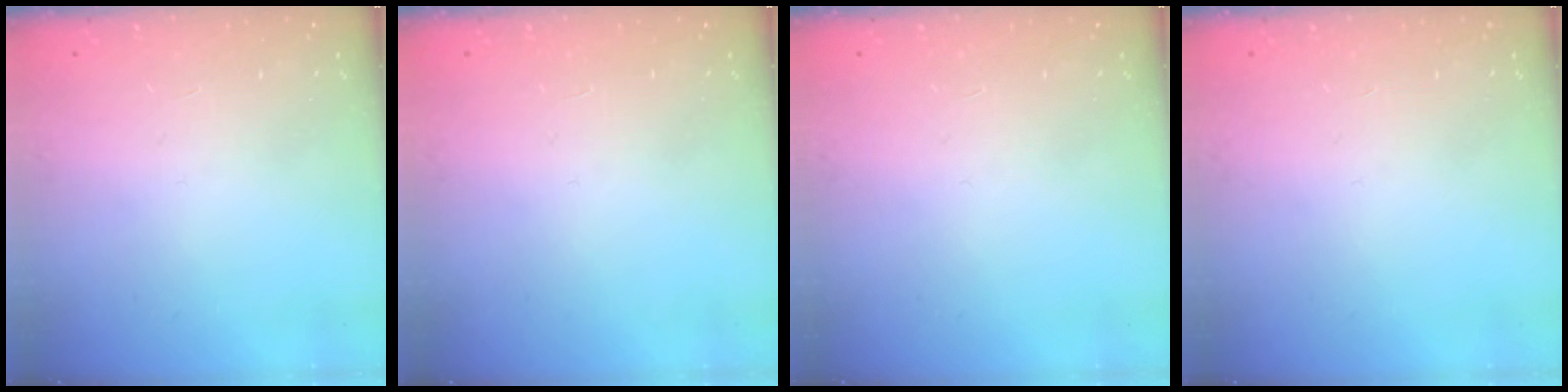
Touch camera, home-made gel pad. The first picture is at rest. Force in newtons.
{"total": 0.0}
{"total": 0.0}
{"total": 0.0}